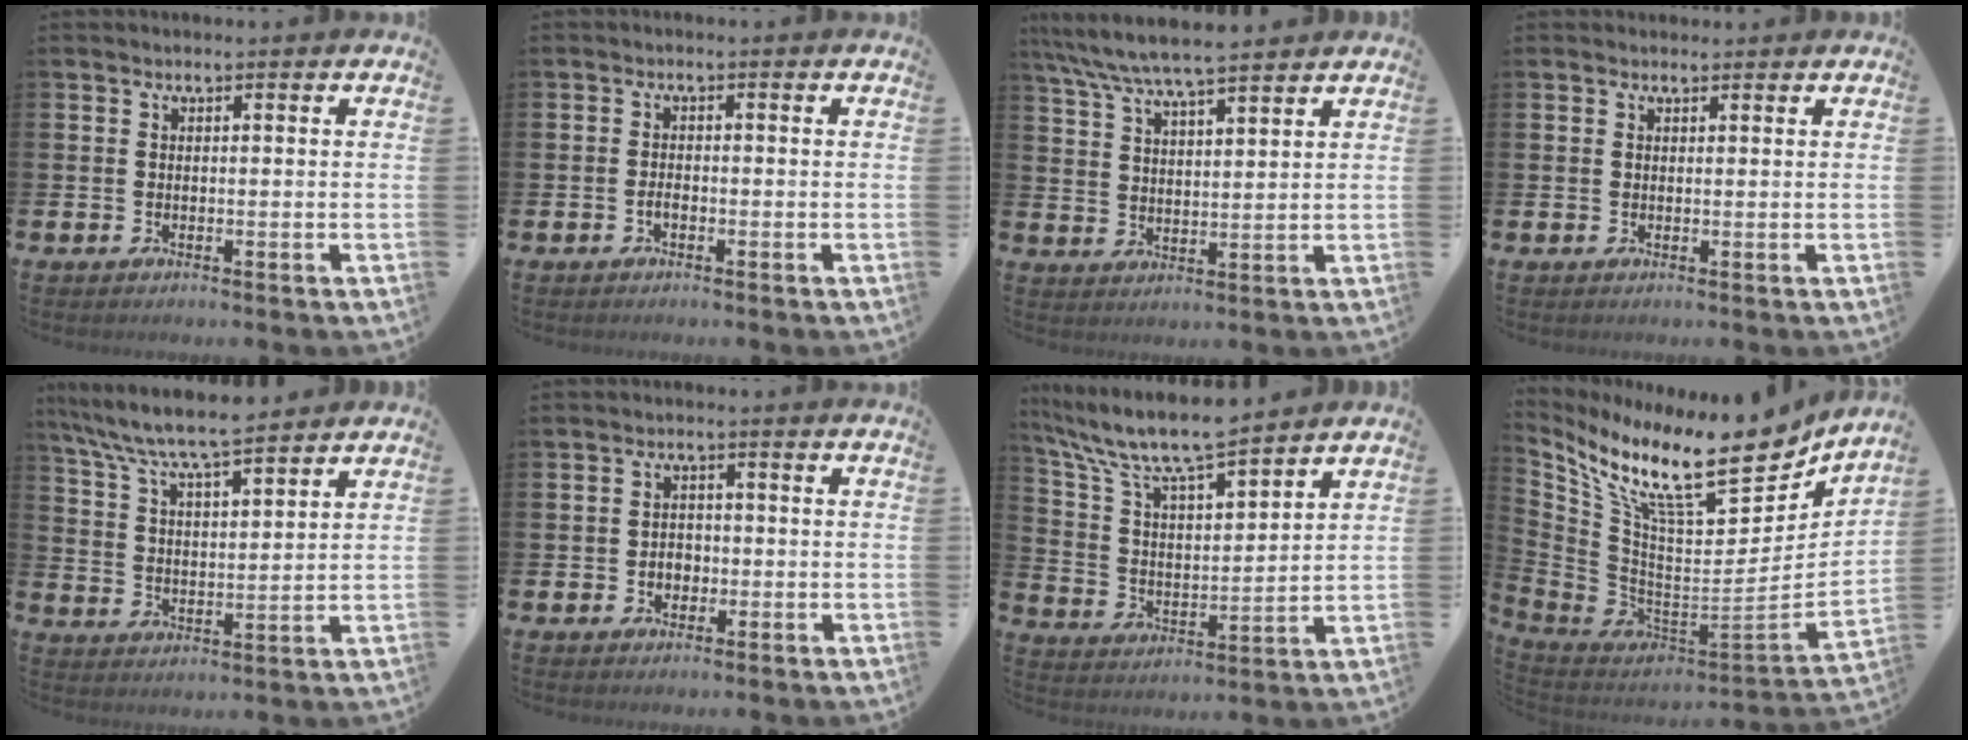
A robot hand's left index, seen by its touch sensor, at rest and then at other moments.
{"total": 1.1, "force": [-0.7, 0.5, 0.8], "torque": [-0.022, 0.002, -0.012]}
{"total": 6.9, "force": [6.4, 0.6, 2.4], "torque": [-0.072, -0.025, 0.115]}
{"total": 0.9, "force": [0.8, 0.4, 0.0], "torque": [0.008, 0.002, 0.013]}
{"total": 7.7, "force": [7.2, 0.6, 2.6], "torque": [-0.083, -0.040, 0.128]}
{"total": 2.3, "force": [-0.7, 1.9, 1.0], "torque": [-0.012, 0.002, -0.018]}
{"total": 10.3, "force": [9.3, 1.7, 4.2], "torque": [-0.125, -0.051, 0.162]}
{"total": 14.0, "force": [10.0, 4.0, 9.0], "torque": [-0.184, -0.090, 0.170]}